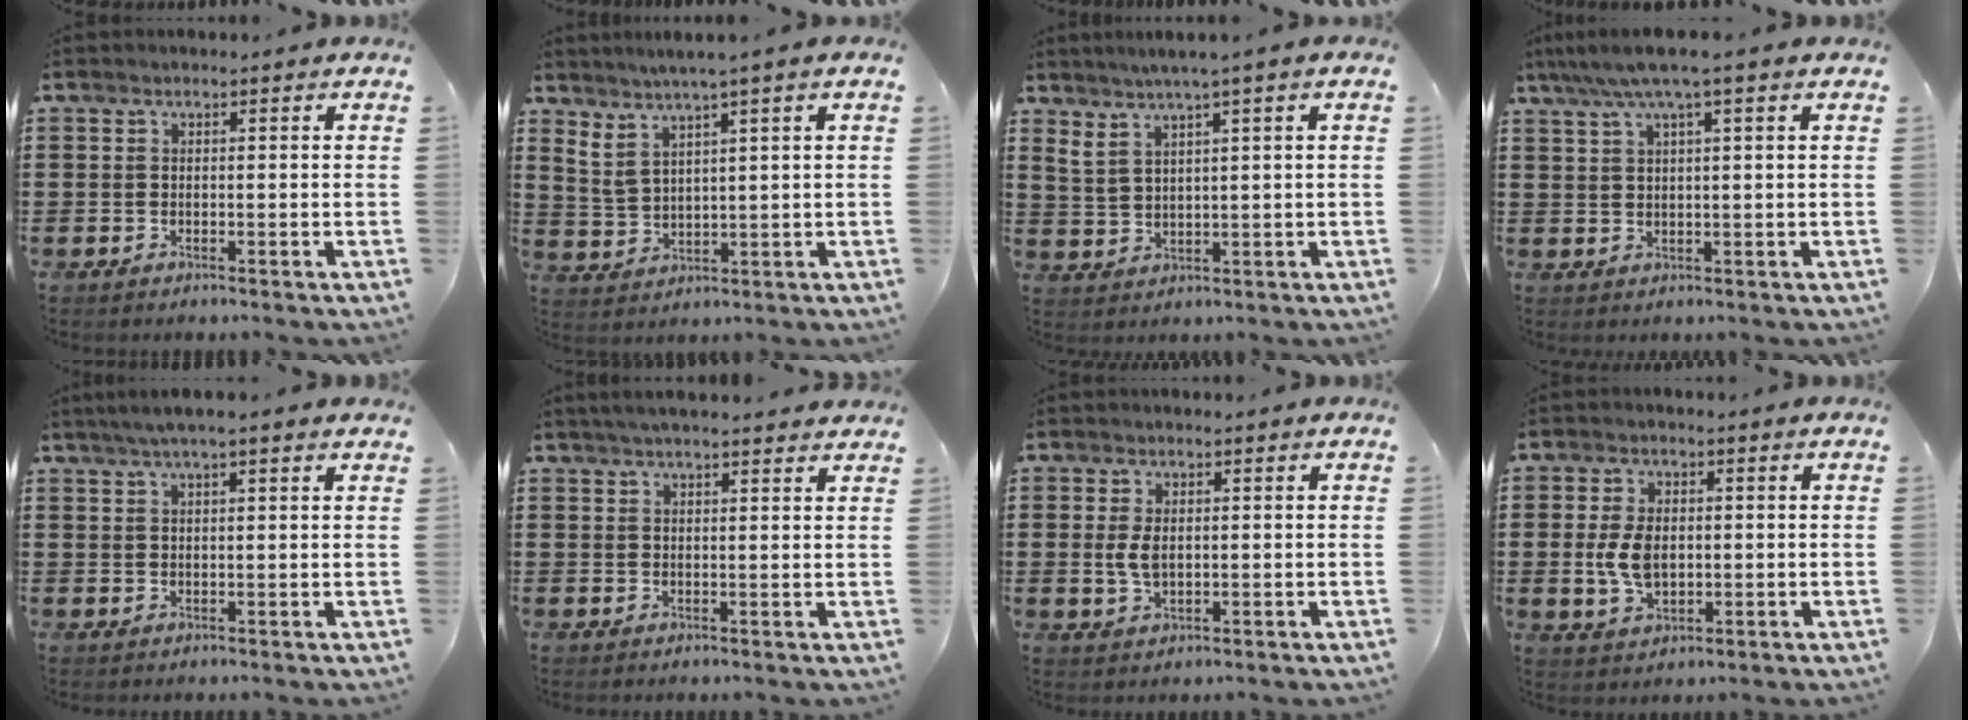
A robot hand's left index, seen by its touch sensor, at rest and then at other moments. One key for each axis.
{"total": 3.4, "fx": 2.3, "fy": 0.0, "fz": 2.5, "tx": -0.056, "ty": -0.008, "tz": 0.038}
{"total": 3.0, "fx": 1.8, "fy": 0.0, "fz": 2.4, "tx": -0.053, "ty": -0.004, "tz": 0.027}
{"total": 4.2, "fx": 2.4, "fy": -0.1, "fz": 3.5, "tx": -0.074, "ty": 0.000, "tz": 0.039}
{"total": 3.1, "fx": 2.2, "fy": 0.2, "fz": 2.2, "tx": -0.046, "ty": 0.005, "tz": 0.039}
{"total": 2.5, "fx": 2.2, "fy": 0.0, "fz": 1.1, "tx": -0.024, "ty": 0.002, "tz": 0.042}
{"total": 3.5, "fx": 0.2, "fy": 2.0, "fz": 2.8, "tx": -0.073, "ty": 0.000, "tz": -0.001}
{"total": 5.9, "fx": 0.0, "fy": 3.6, "fz": 4.6, "tx": -0.112, "ty": 0.004, "tz": -0.006}